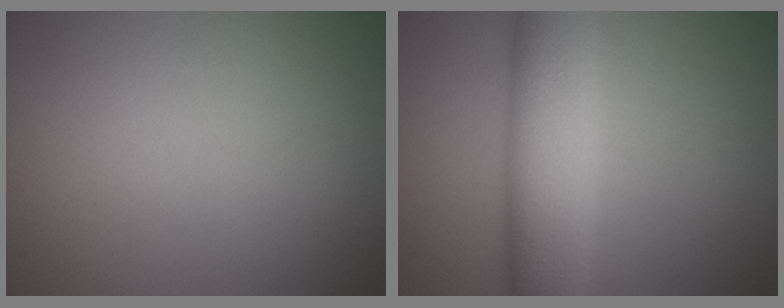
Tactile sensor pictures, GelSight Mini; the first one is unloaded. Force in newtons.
{"total": 7.9, "press": 7.9, "slide": 0.2}